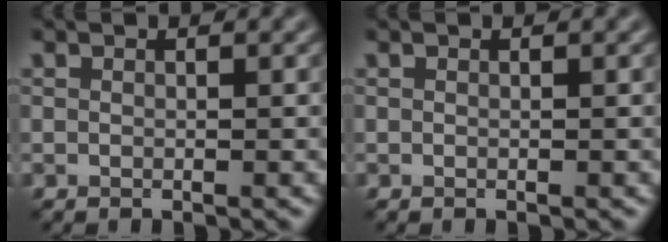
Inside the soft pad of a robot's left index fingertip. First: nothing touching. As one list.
[{"total": 0.0}]